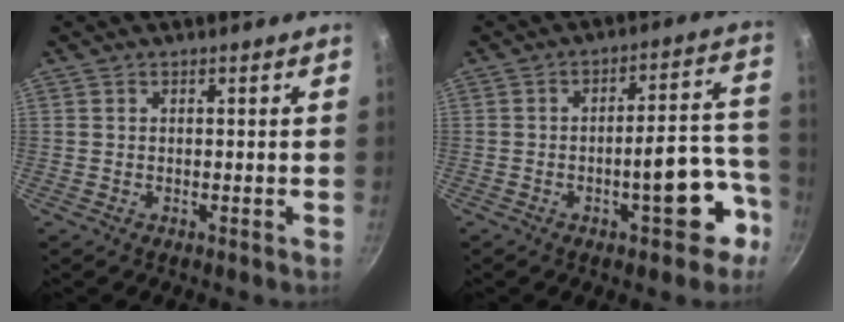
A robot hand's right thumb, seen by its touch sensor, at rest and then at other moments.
{"total": 11.9, "force": [-5.3, 4.5, 9.7], "torque": [-0.089, 0.062, -0.065]}